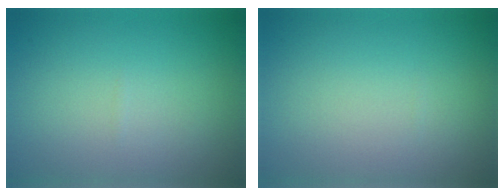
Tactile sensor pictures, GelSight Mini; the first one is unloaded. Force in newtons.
{"total": 0.0}